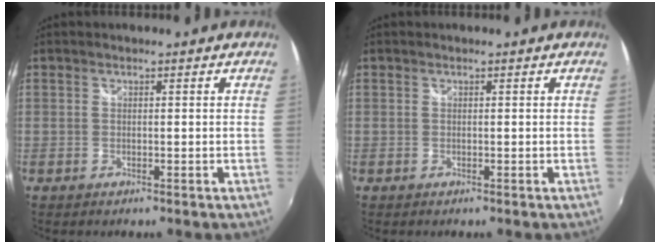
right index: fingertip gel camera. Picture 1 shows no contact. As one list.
[{"total": 0.0}]